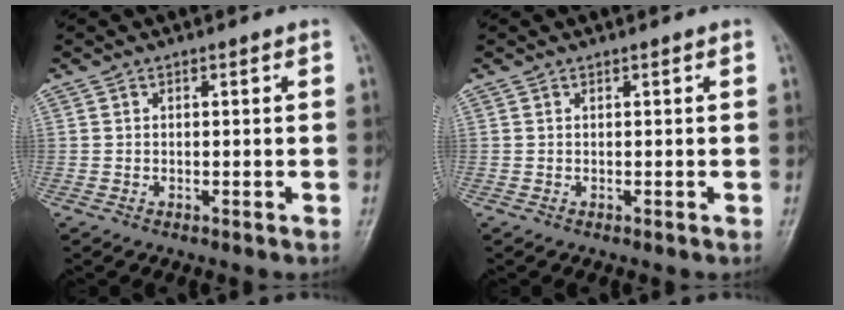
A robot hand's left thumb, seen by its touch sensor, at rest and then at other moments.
{"total": 0.0}